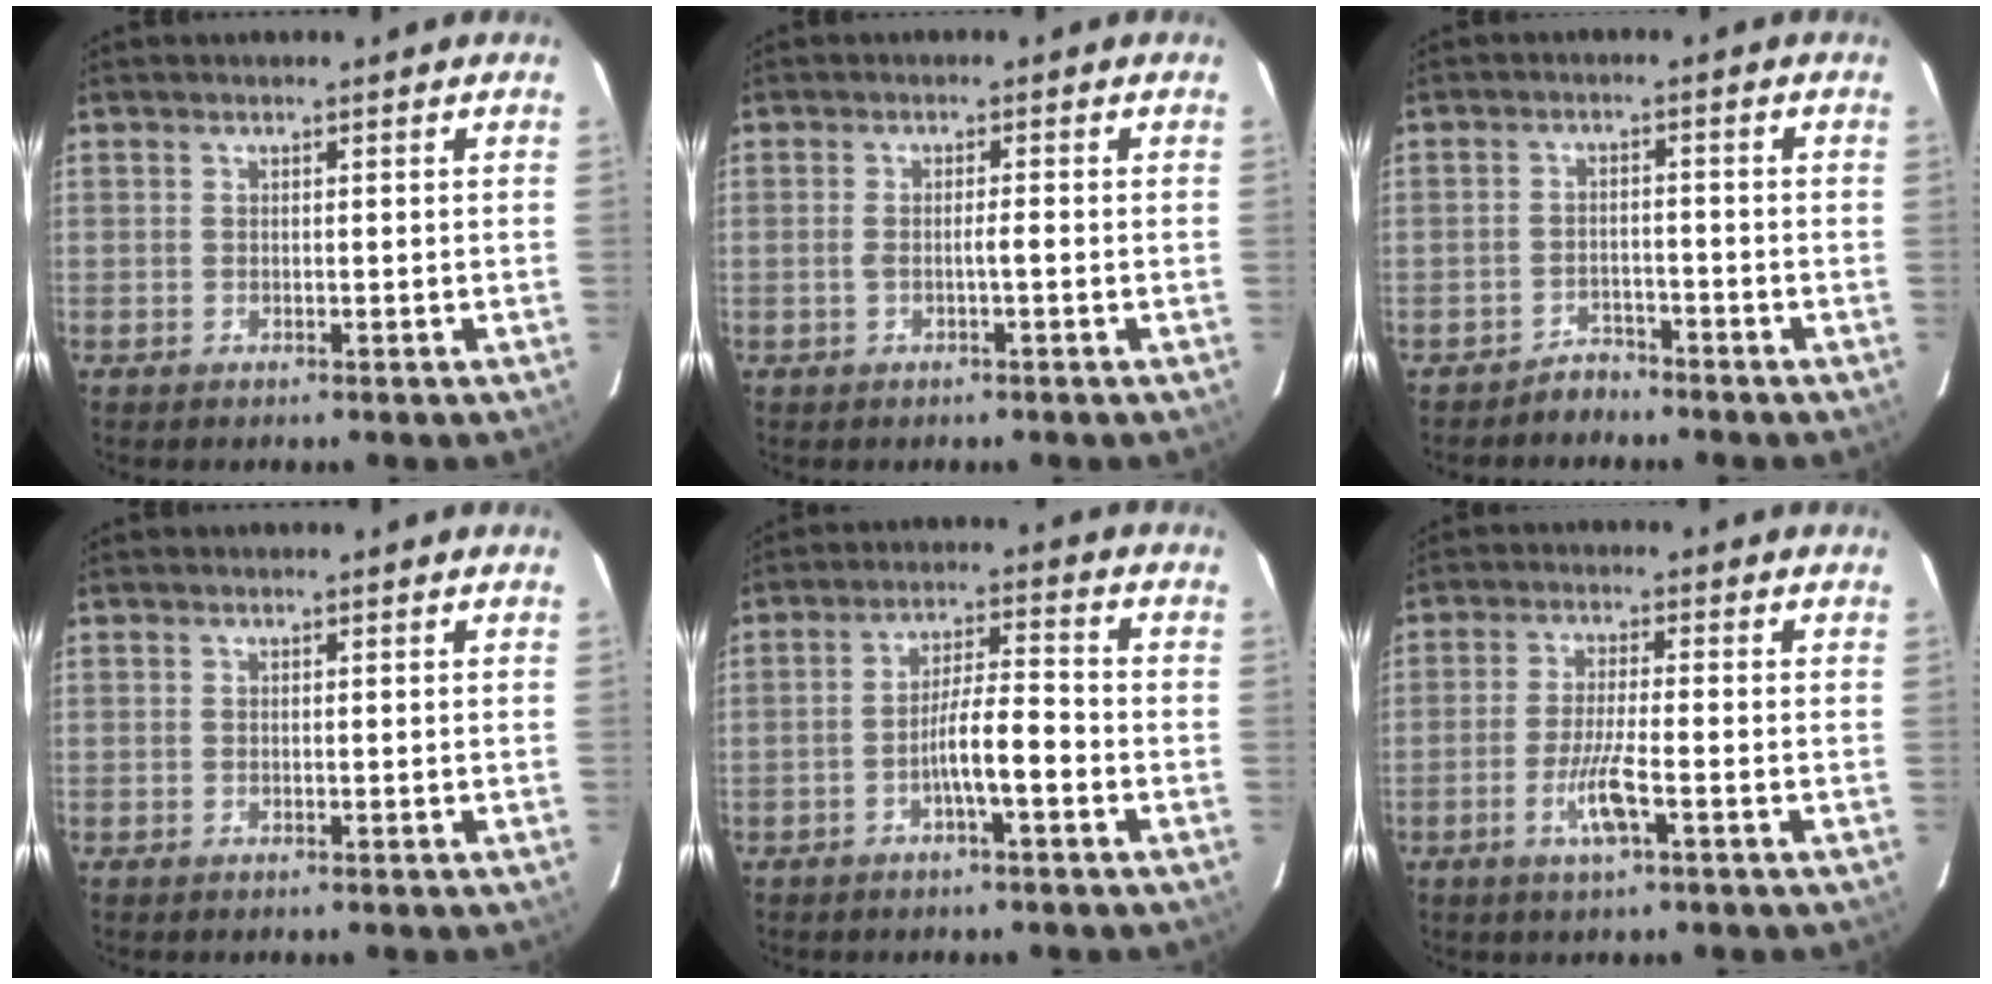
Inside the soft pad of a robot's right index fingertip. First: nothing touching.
{"total": 1.7, "force": [-0.5, 0.0, 1.7], "torque": [-0.030, 0.001, -0.009]}
{"total": 2.6, "force": [-2.4, 1.0, -0.2], "torque": [0.005, 0.002, -0.039]}
{"total": 0.0}
{"total": 6.5, "force": [-2.5, 0.8, 5.9], "torque": [-0.107, 0.014, -0.042]}
{"total": 5.6, "force": [-2.3, 0.2, 5.1], "torque": [-0.099, -0.008, -0.044]}